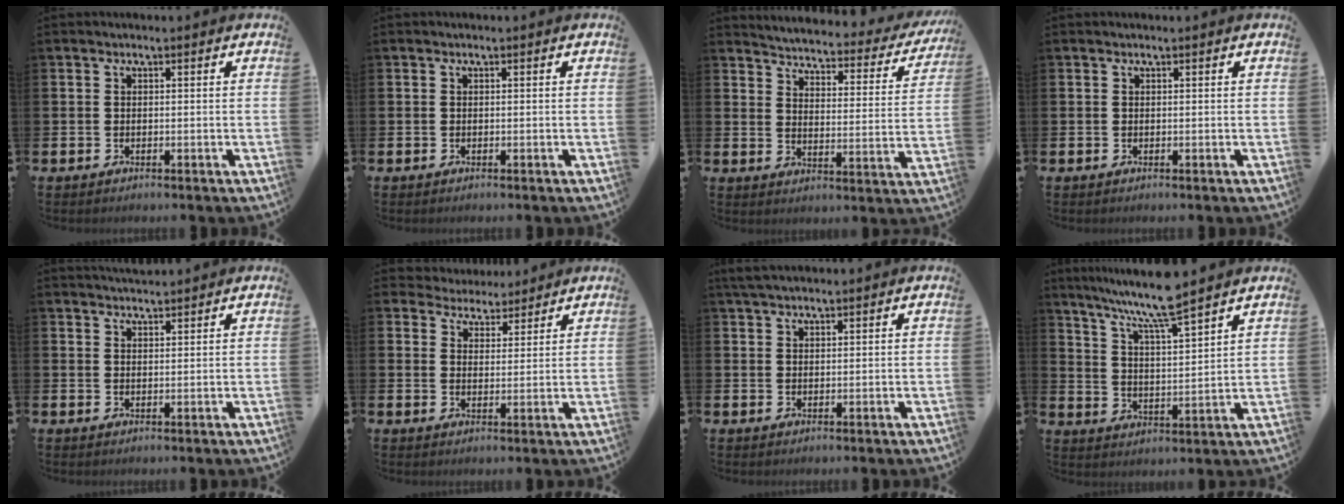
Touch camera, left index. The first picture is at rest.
{"total": 0.0}
{"total": 3.2, "force": [3.1, 0.8, 0.7], "torque": [-0.039, -0.032, 0.044]}
{"total": 0.0}
{"total": 2.6, "force": [2.5, 0.4, 0.2], "torque": [0.001, -0.012, 0.044]}
{"total": 4.4, "force": [4.1, 1.4, -0.5], "torque": [-0.009, -0.025, 0.074]}
{"total": 2.8, "force": [2.4, 0.8, 1.1], "torque": [-0.025, 0.001, 0.046]}
{"total": 8.4, "force": [7.7, 0.2, 3.5], "torque": [-0.088, -0.043, 0.134]}